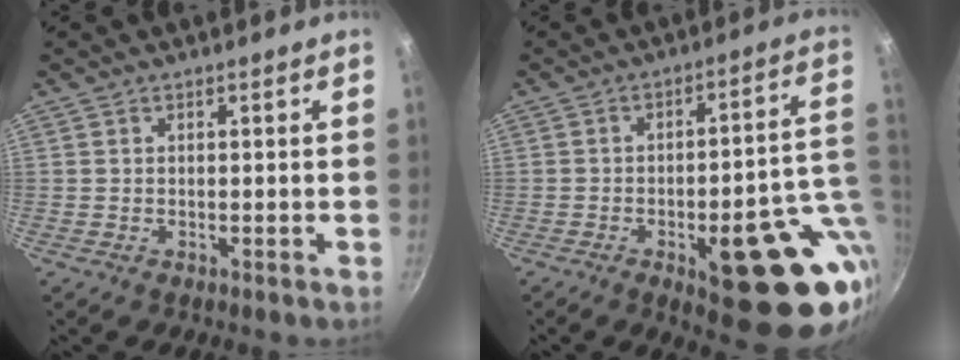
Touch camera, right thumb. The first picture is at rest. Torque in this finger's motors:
{"motor_torque": [3.03, 1.97, 1.94, -0.69, 0.37]}